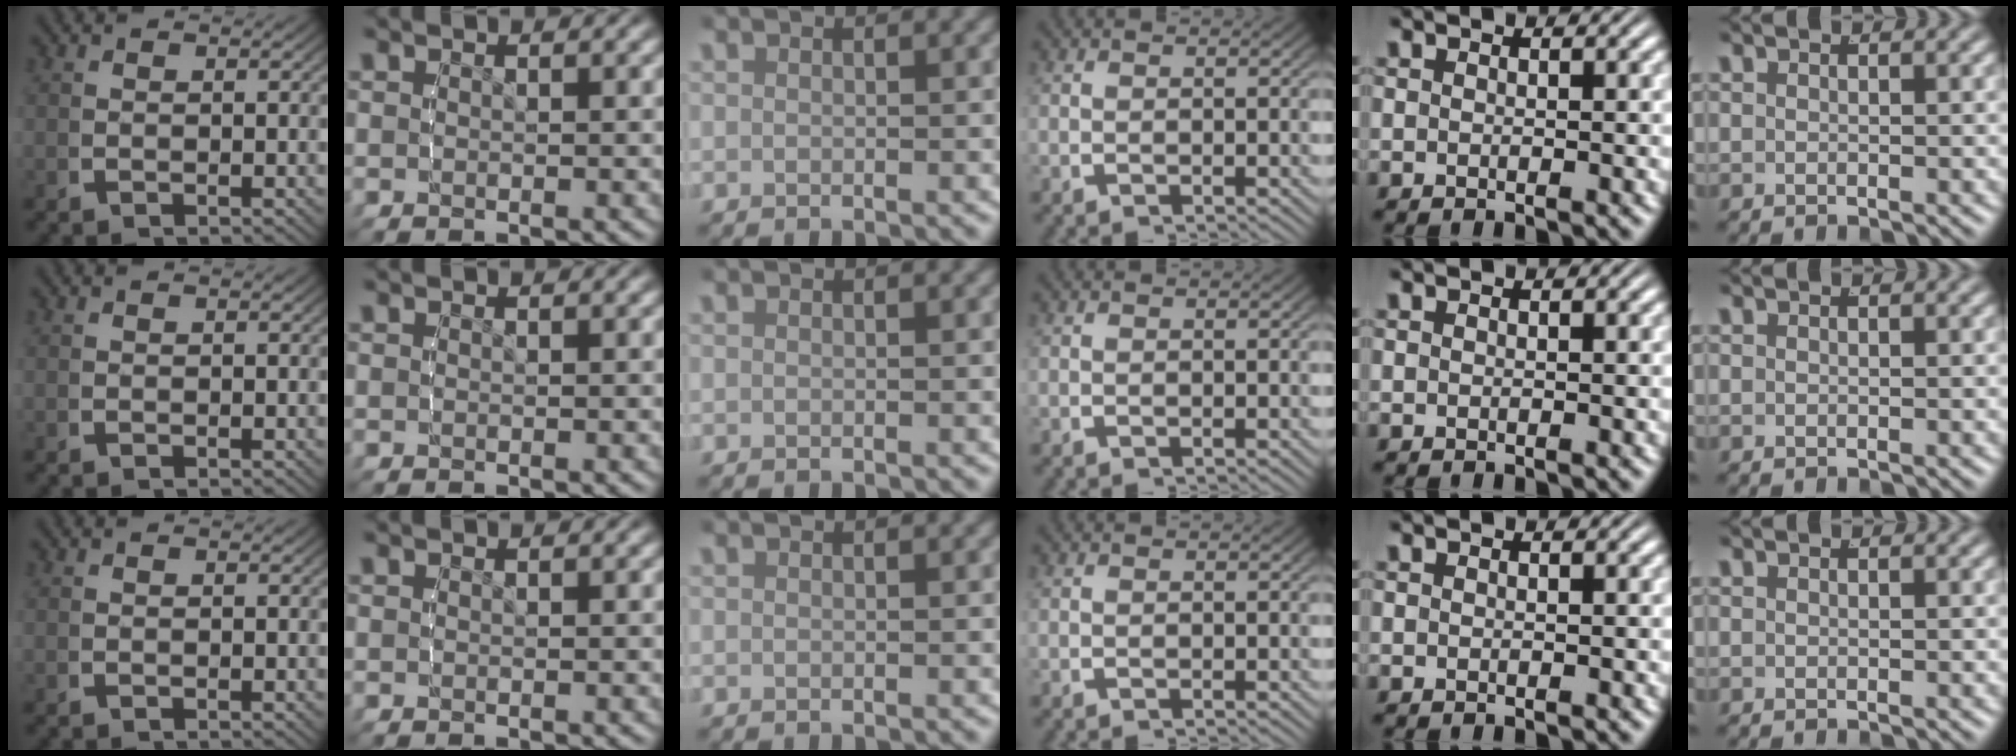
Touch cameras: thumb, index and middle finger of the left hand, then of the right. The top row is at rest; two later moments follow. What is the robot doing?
{"motion": "lift_and_place", "object": "bottle"}